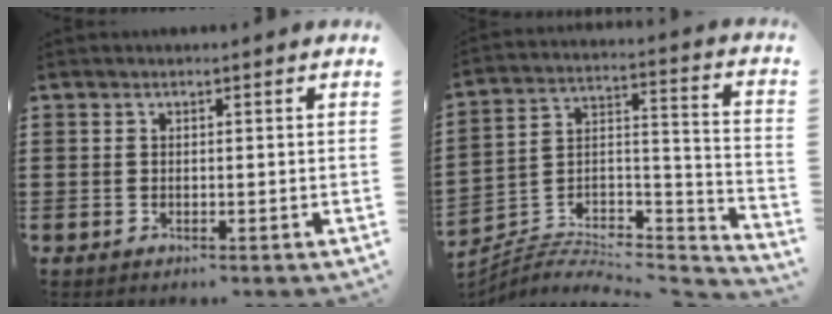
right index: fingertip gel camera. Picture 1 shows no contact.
{"total": 4.3, "force": [-3.6, 2.2, 0.9], "torque": [-0.017, -0.001, -0.074]}